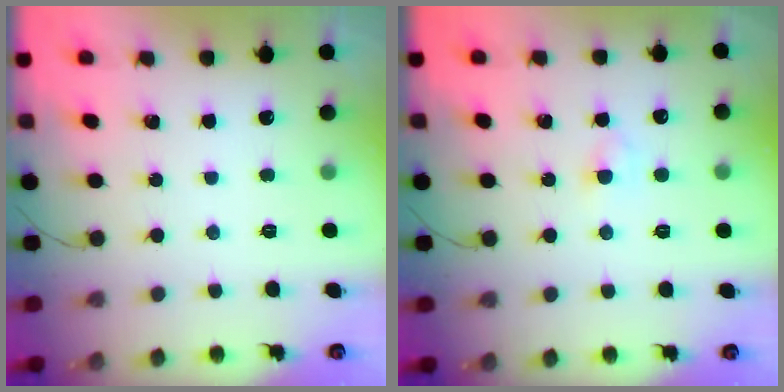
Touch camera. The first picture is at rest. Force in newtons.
{"total": 2.7, "press": 2.6, "slide": 1.0}